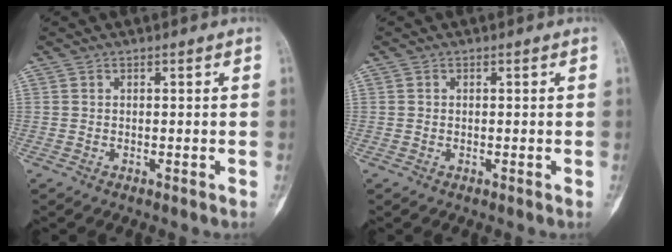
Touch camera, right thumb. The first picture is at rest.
{"total": 0.0}